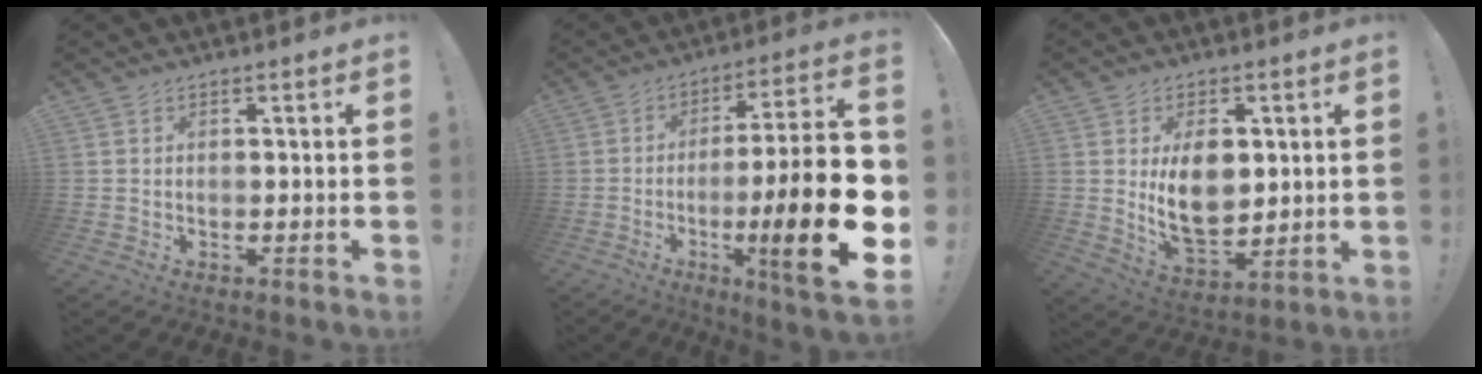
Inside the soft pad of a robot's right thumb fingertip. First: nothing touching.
{"total": 25.5, "force": [-6.1, 4.4, 24.4], "torque": [-0.387, 0.018, -0.098]}
{"total": 12.7, "force": [2.4, 8.2, 9.4], "torque": [-0.152, -0.022, 0.039]}